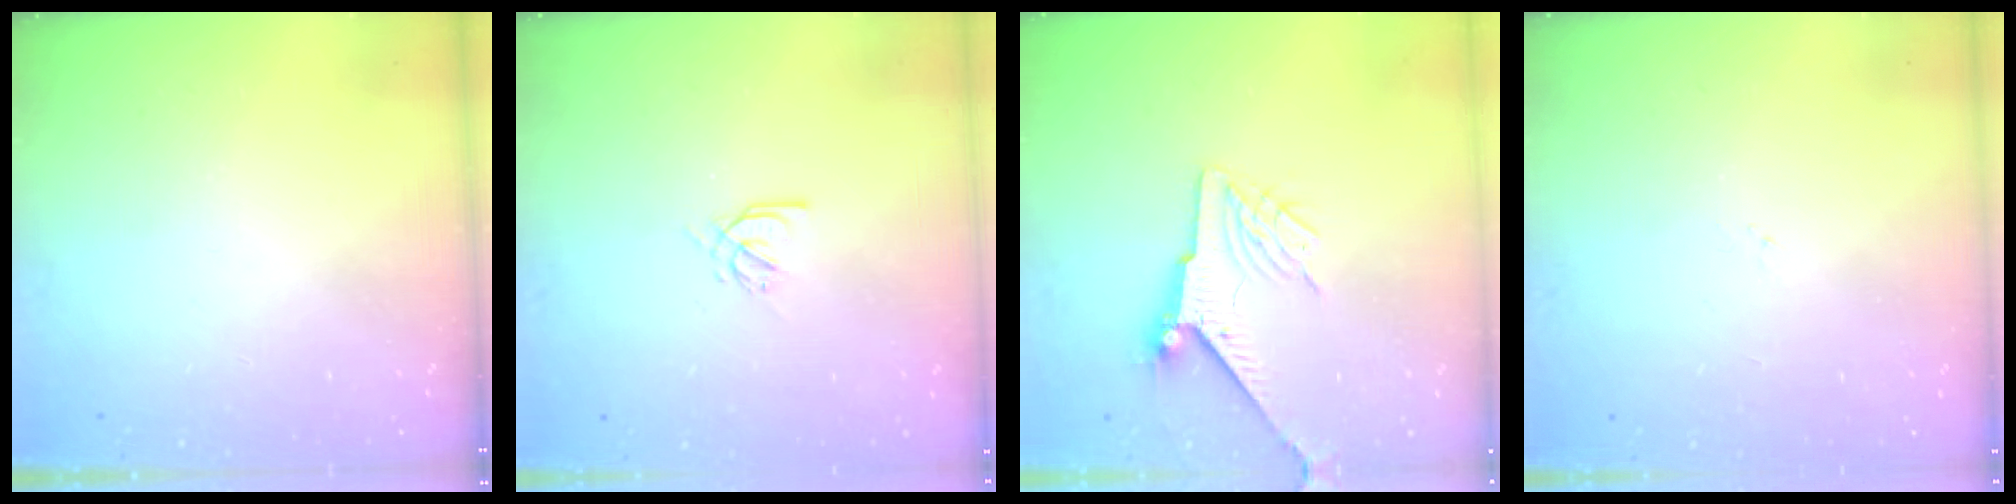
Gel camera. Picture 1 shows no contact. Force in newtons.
{"total": 2.4, "press": 2.4, "slide": 0.5}
{"total": 7.3, "press": 7.2, "slide": 1.1}
{"total": 0.0}